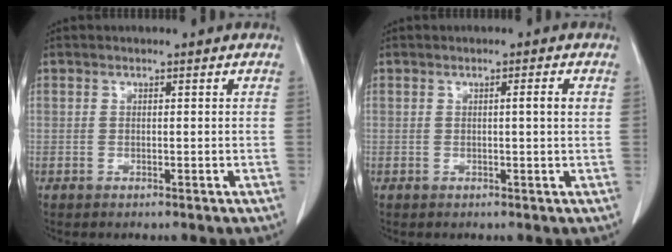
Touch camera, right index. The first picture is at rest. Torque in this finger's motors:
{"motor_torque": [0.18, -0.01, 0.17, 0.04]}